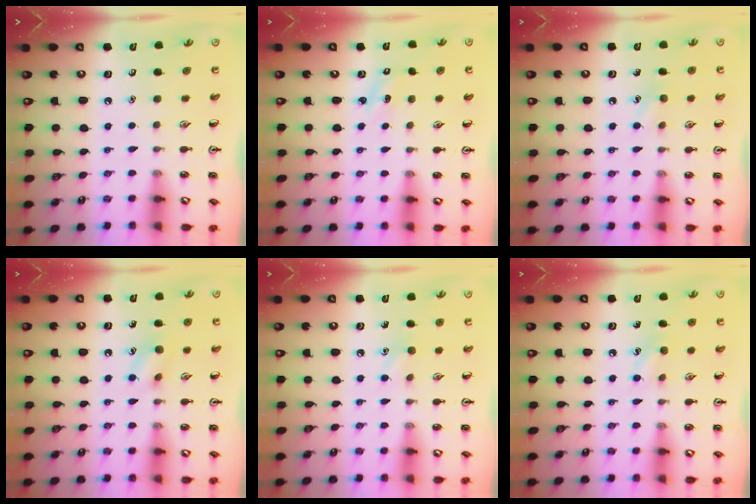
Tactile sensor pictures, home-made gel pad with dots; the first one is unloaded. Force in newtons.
{"total": 1.3, "press": 1.2, "slide": 0.4}
{"total": 6.6, "press": 6.3, "slide": 2.0}
{"total": 7.8, "press": 7.6, "slide": 1.5}
{"total": 6.2, "press": 6.0, "slide": 1.7}
{"total": 6.7, "press": 6.4, "slide": 1.9}